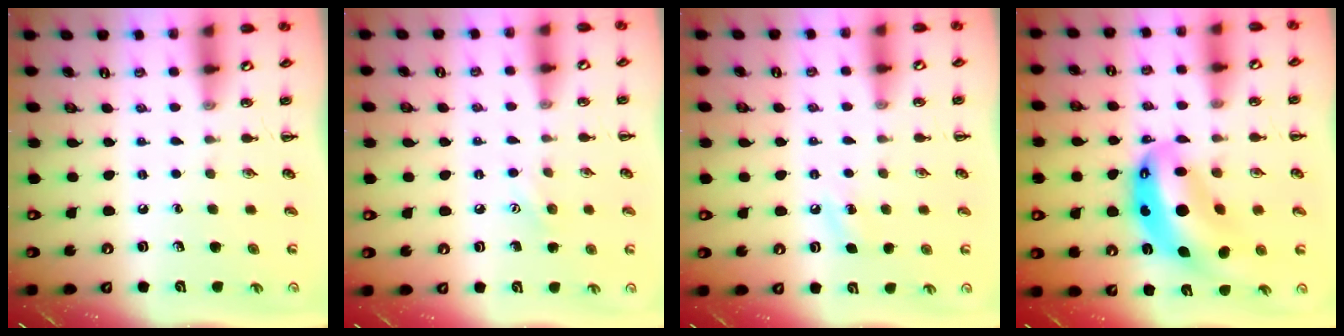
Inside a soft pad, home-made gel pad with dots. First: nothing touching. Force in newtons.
{"total": 6.2, "press": 6.1, "slide": 1.2}
{"total": 4.5, "press": 4.3, "slide": 1.2}
{"total": 13.6, "press": 13.1, "slide": 3.5}